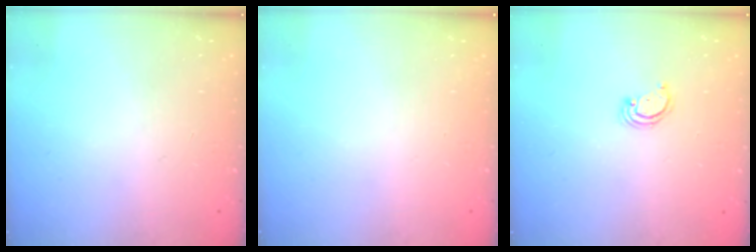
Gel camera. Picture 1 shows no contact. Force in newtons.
{"total": 0.0}
{"total": 1.7, "press": 1.7, "slide": 0.1}